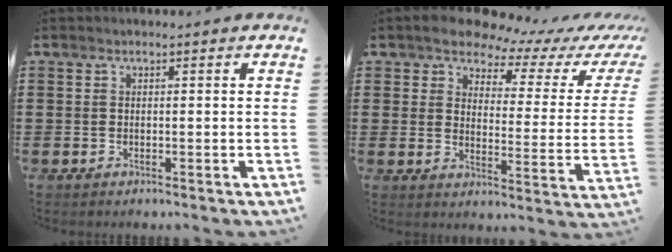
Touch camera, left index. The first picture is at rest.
{"total": 6.0, "force": [5.6, 1.7, 1.5], "torque": [-0.058, -0.035, 0.095]}